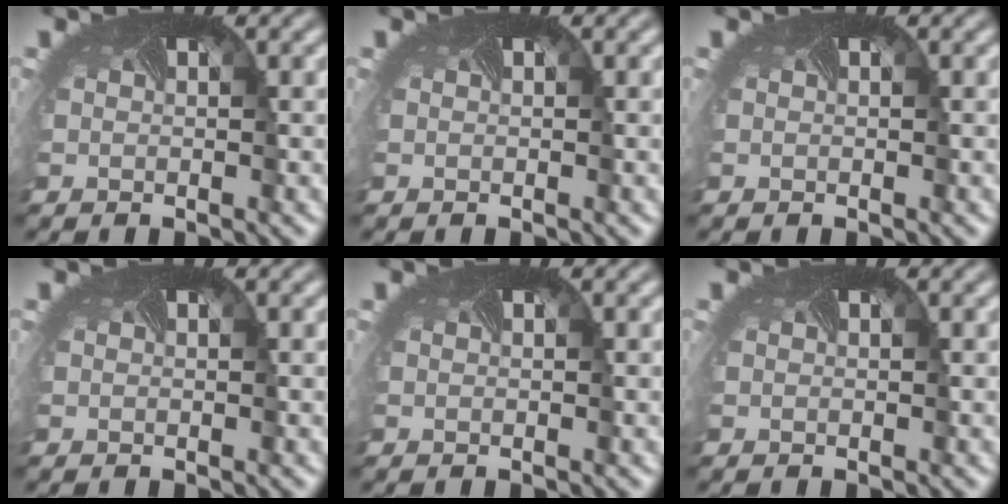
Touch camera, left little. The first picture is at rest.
{"total": 0.0}
{"total": 0.0}
{"total": 0.0}
{"total": 0.0}
{"total": 0.0}